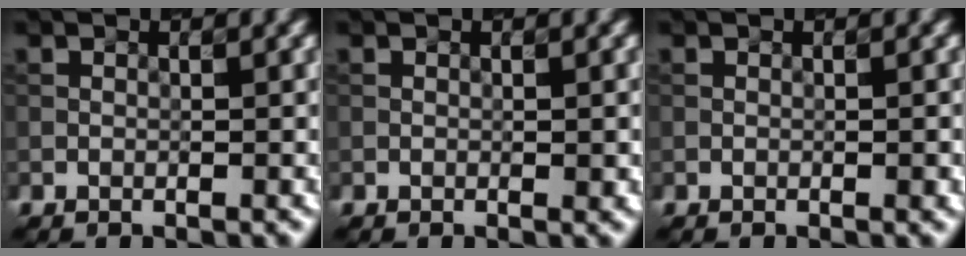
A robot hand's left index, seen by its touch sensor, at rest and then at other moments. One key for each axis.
{"total": 0.7, "fx": -0.2, "fy": 0.2, "fz": 0.6, "tx": -0.009, "ty": 0.001, "tz": -0.001}
{"total": 0.8, "fx": -0.3, "fy": 0.2, "fz": 0.7, "tx": -0.011, "ty": 0.000, "tz": -0.003}